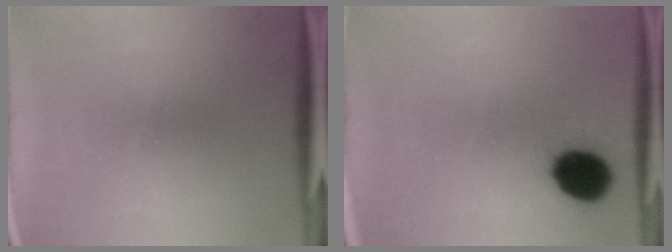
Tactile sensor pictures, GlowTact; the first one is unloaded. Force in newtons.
{"total": 10.7}